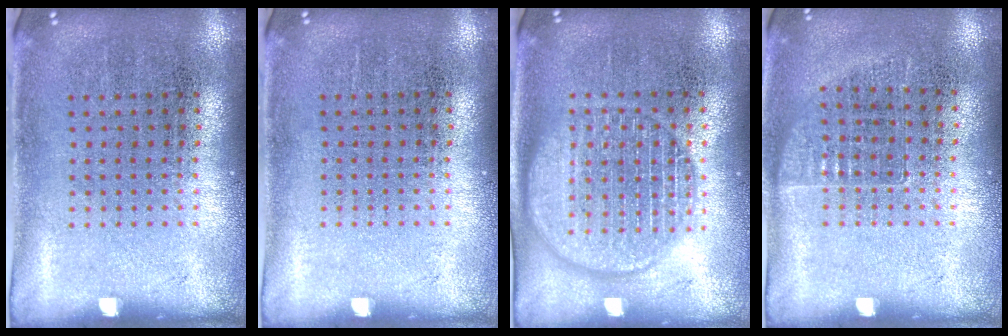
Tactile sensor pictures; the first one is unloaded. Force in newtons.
{"total": 0.0}
{"total": 2.9, "press": 2.9, "slide": 0.4}
{"total": 0.7, "press": 0.7, "slide": 0.1}